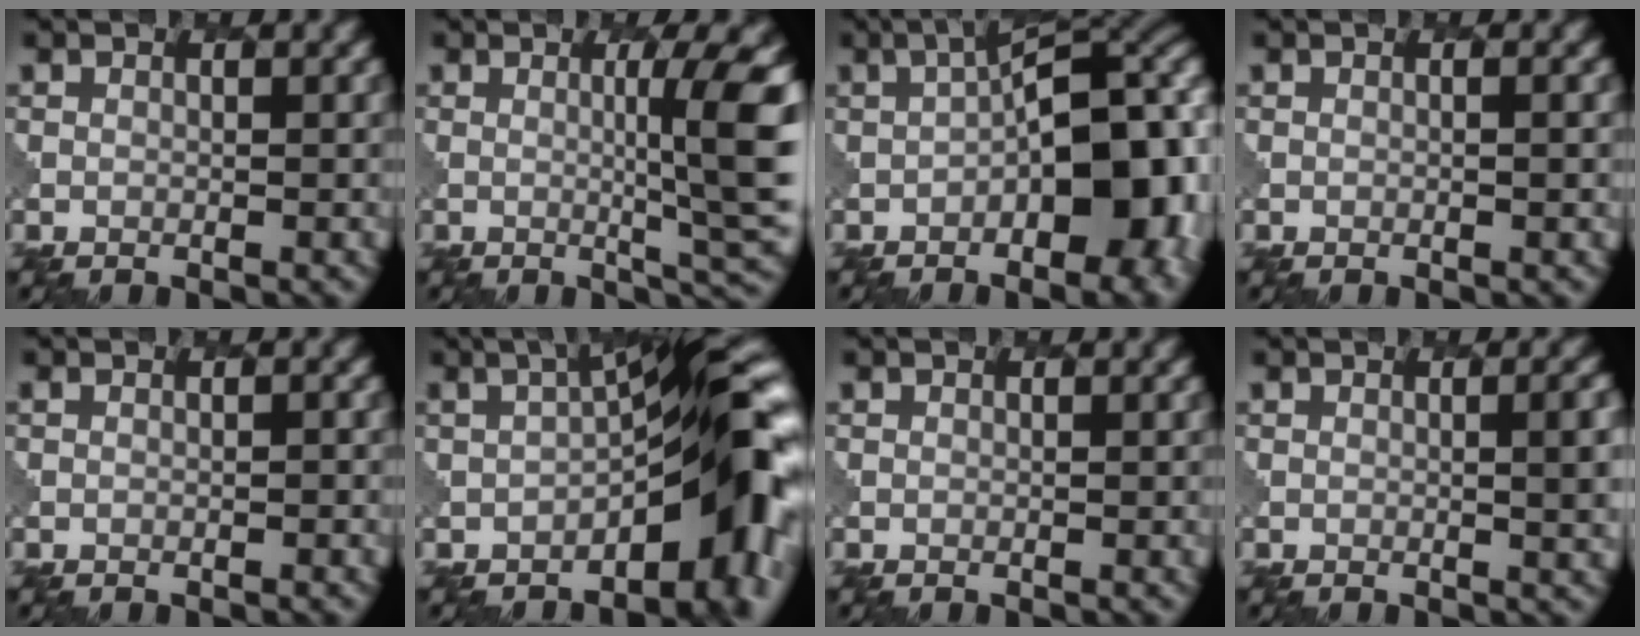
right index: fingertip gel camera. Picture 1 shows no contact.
{"total": 7.3, "force": [0.6, 1.2, 7.2], "torque": [-0.094, -0.004, 0.012]}
{"total": 11.7, "force": [-2.0, 5.8, 10.0], "torque": [-0.091, 0.014, -0.036]}
{"total": 0.6, "force": [0.0, -0.1, 0.6], "torque": [-0.002, 0.002, -0.002]}
{"total": 0.8, "force": [-0.3, 0.5, 0.6], "torque": [-0.005, 0.000, -0.001]}
{"total": 9.7, "force": [-2.8, 3.4, 8.6], "torque": [-0.098, 0.013, -0.050]}
{"total": 0.0}
{"total": 3.6, "force": [0.3, 1.0, 3.5], "torque": [-0.031, 0.004, 0.005]}